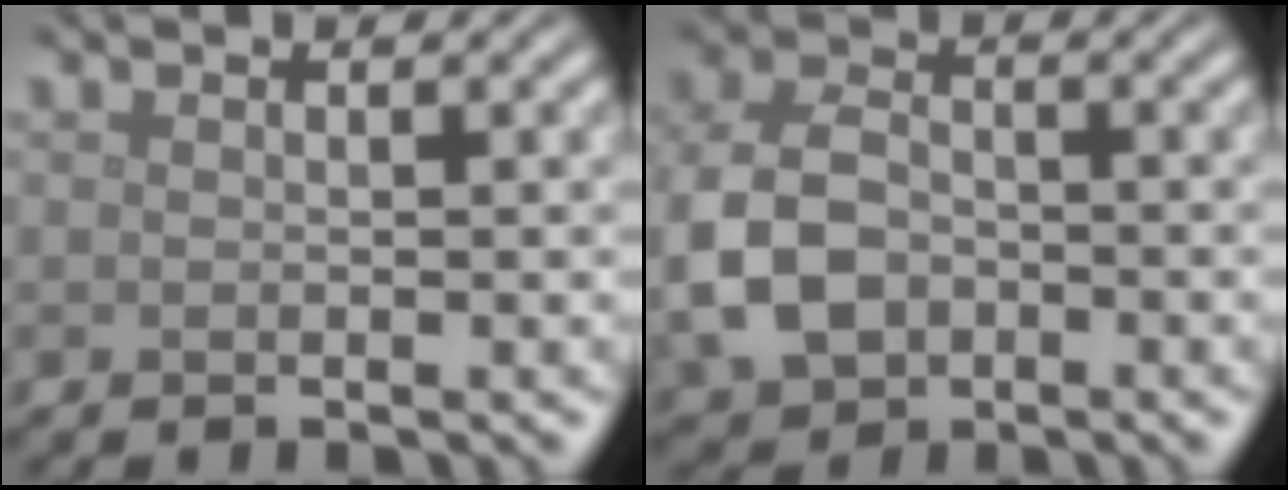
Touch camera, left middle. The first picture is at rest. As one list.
[{"total": 6.7, "force": [-1.9, 4.9, 4.2], "torque": [-0.101, -0.002, -0.047]}]